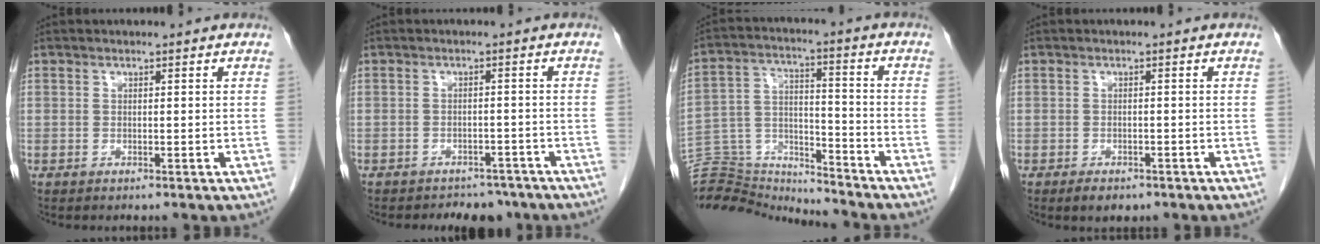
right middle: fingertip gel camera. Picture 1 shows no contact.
{"total": 5.7, "force": [-4.9, 2.7, 0.8], "torque": [-0.005, 0.004, -0.061]}
{"total": 14.6, "force": [-14.5, 2.0, 0.7], "torque": [-0.019, 0.047, -0.246]}
{"total": 2.7, "force": [-1.8, 1.4, 1.4], "torque": [-0.021, -0.001, -0.020]}